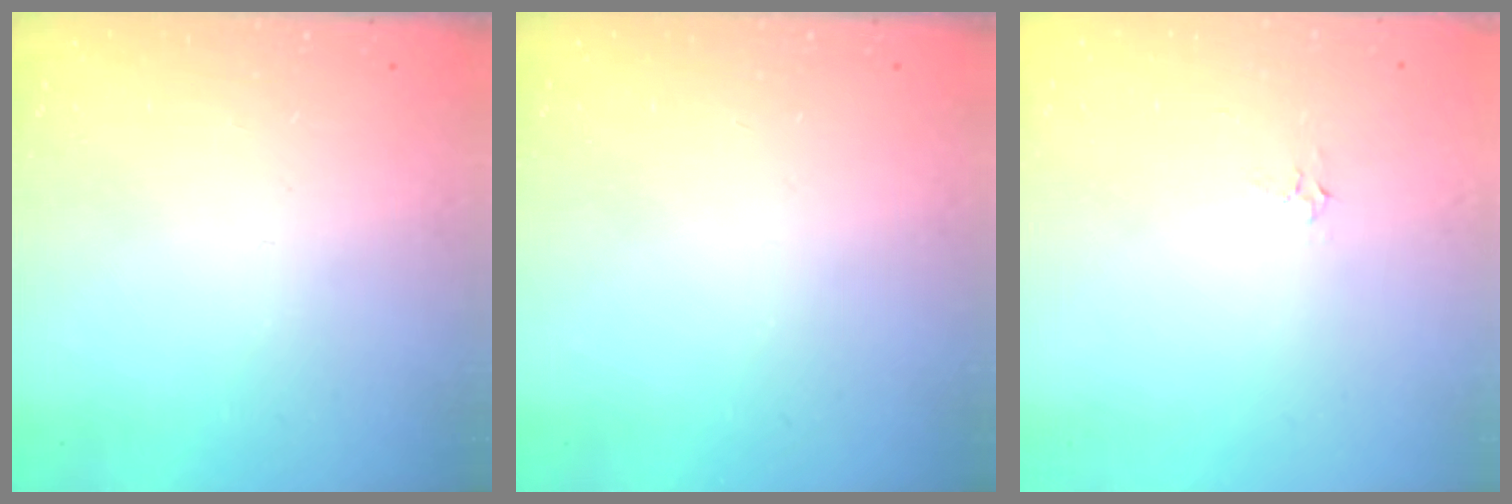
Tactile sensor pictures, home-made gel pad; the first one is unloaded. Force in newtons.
{"total": 0.0}
{"total": 3.2, "press": 3.1, "slide": 0.5}